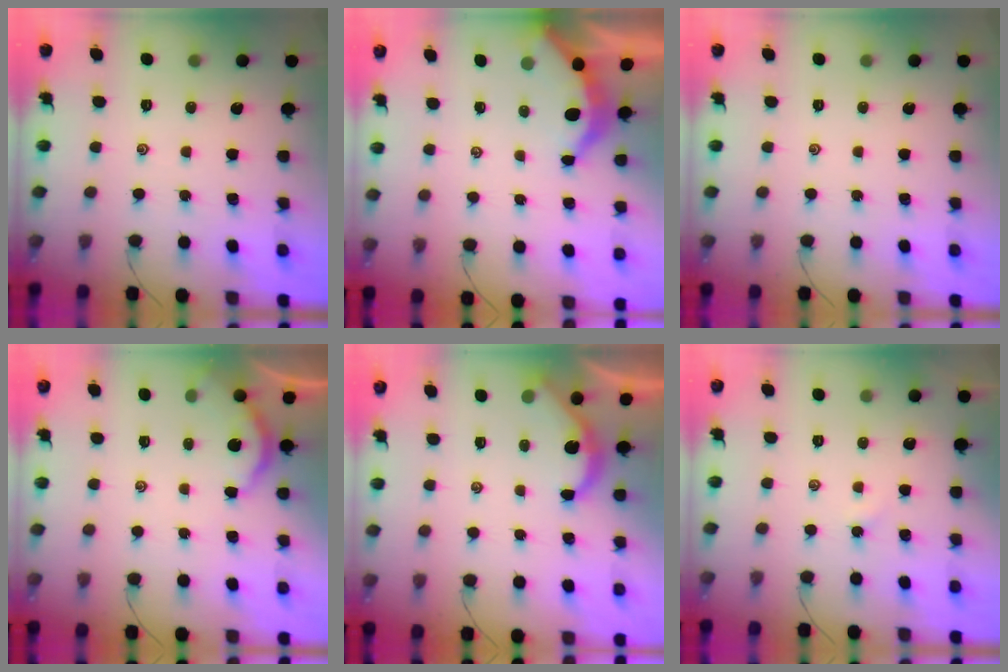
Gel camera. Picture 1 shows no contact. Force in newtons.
{"total": 3.8, "press": 3.8, "slide": 0.4}
{"total": 0.0}
{"total": 4.3, "press": 4.3, "slide": 0.3}
{"total": 3.3, "press": 3.3, "slide": 0.3}
{"total": 1.3, "press": 1.3, "slide": 0.3}